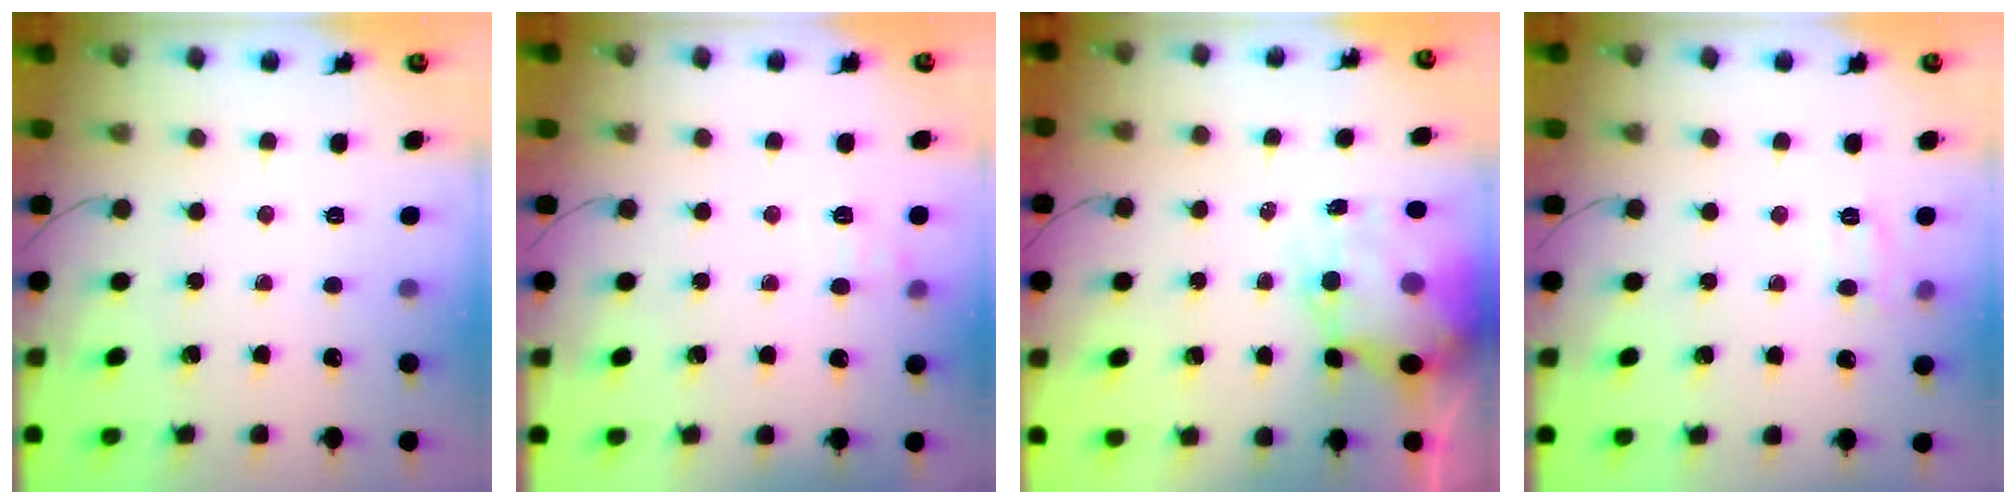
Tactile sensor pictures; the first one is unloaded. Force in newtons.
{"total": 6.7, "press": 6.5, "slide": 1.7}
{"total": 6.9, "press": 6.5, "slide": 2.4}
{"total": 8.5, "press": 8.4, "slide": 1.4}